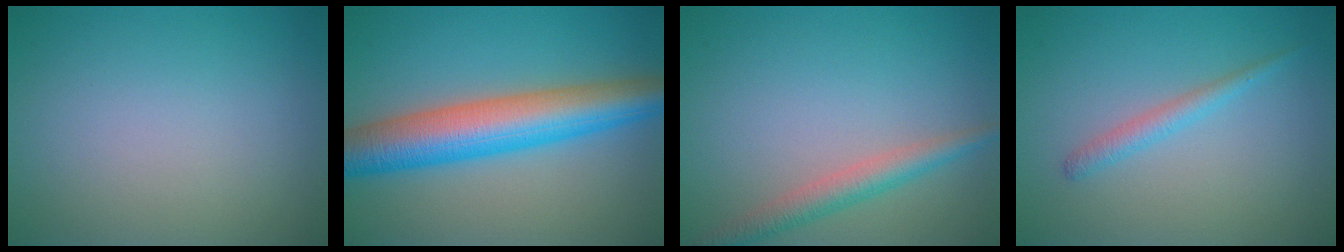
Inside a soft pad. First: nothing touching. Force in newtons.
{"total": 8.9, "press": 8.9, "slide": 0.2}
{"total": 2.9, "press": 2.9, "slide": 0.2}
{"total": 1.5, "press": 1.5, "slide": 0.2}